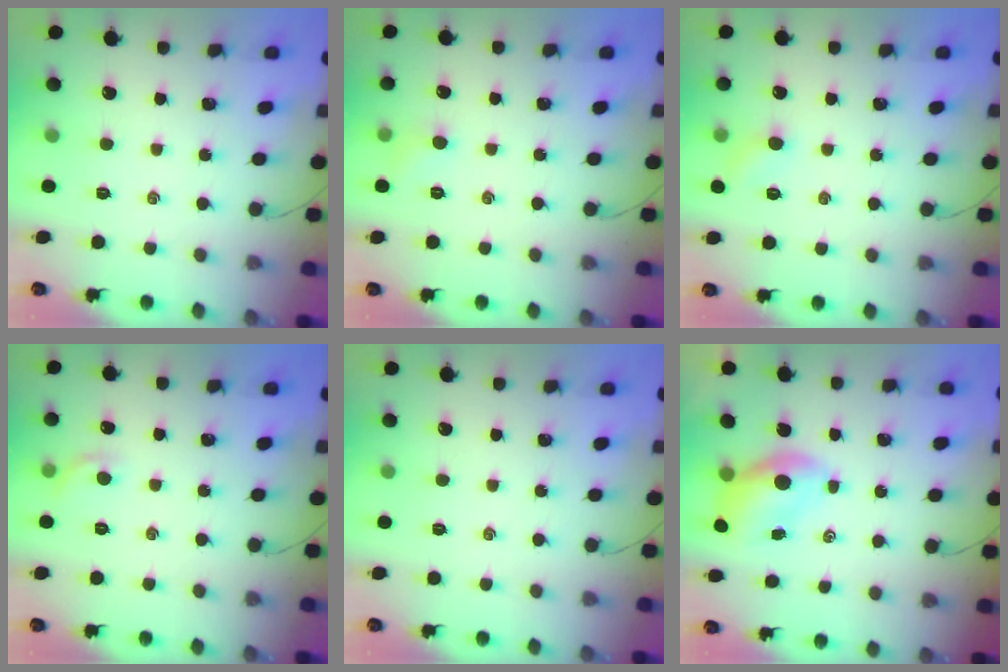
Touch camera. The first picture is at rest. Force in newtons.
{"total": 4.7, "press": 4.6, "slide": 1.1}
{"total": 5.8, "press": 5.6, "slide": 1.8}
{"total": 4.7, "press": 4.5, "slide": 1.2}
{"total": 0.0}
{"total": 6.7, "press": 6.6, "slide": 0.9}